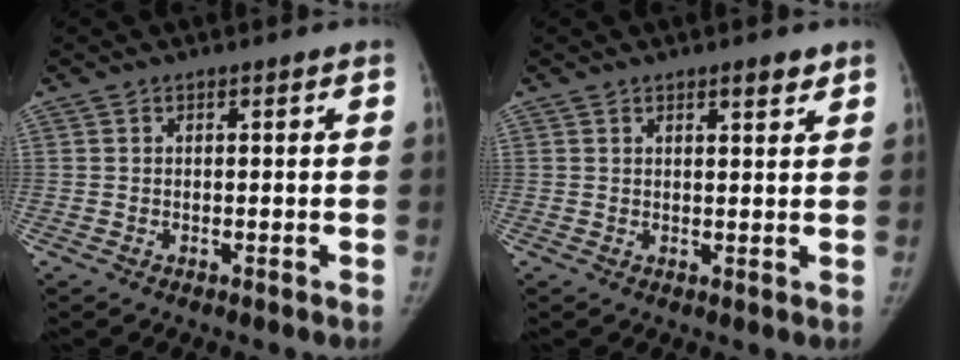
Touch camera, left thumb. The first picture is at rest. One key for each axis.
{"total": 2.6, "fx": 1.8, "fy": 0.6, "fz": 1.7, "tx": -0.018, "ty": -0.012, "tz": 0.027}